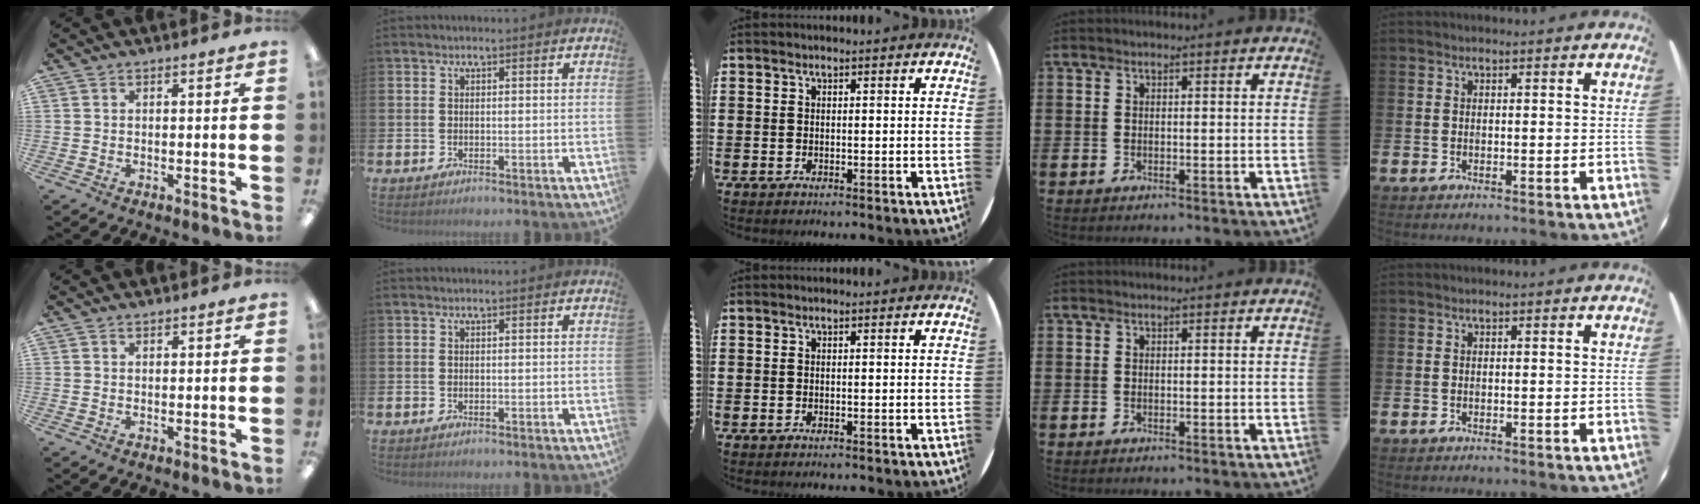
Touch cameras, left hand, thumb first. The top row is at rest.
{"thumb": {"total": 0.7, "force": [0.6, 0.2, 0.2], "torque": [-0.004, 0.000, 0.012]}}